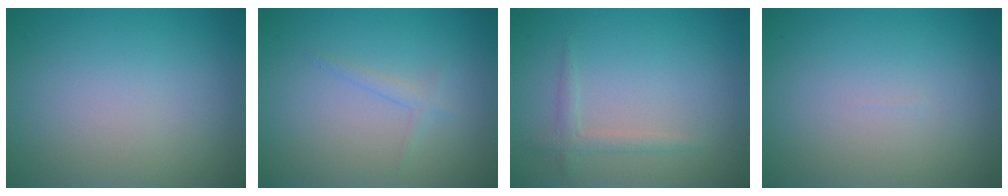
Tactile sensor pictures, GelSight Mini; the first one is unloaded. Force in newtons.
{"total": 1.0, "press": 1.0, "slide": 0.1}
{"total": 1.3, "press": 1.3, "slide": 0.0}
{"total": 0.0}